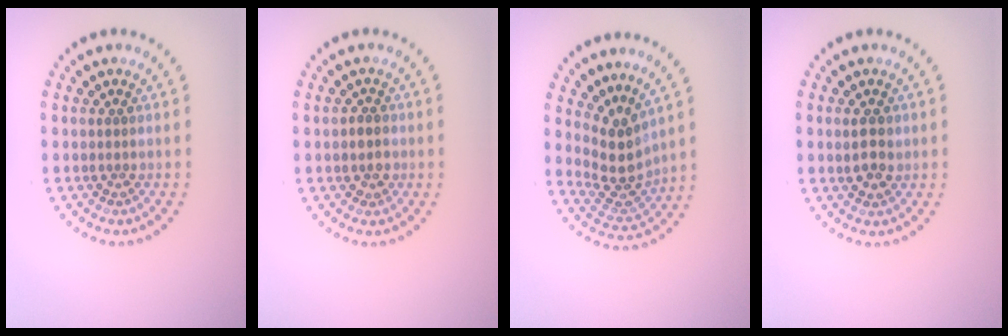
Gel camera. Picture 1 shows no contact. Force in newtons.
{"total": 1.2, "press": 1.1, "slide": 0.3}
{"total": 3.6, "press": 2.7, "slide": 2.4}
{"total": 2.3, "press": 2.3, "slide": 0.4}